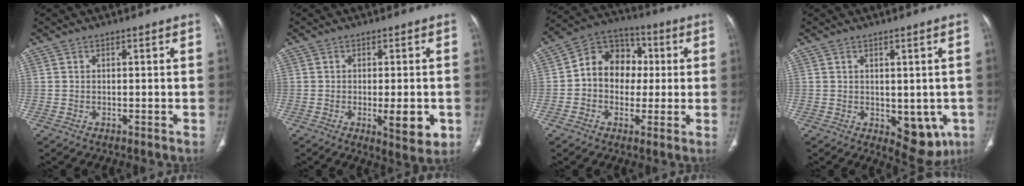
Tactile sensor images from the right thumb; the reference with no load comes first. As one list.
[{"total": 7.3, "force": [-1.8, 2.5, 6.7], "torque": [-0.083, -0.013, -0.019]}, {"total": 12.2, "force": [0.6, 9.9, 7.0], "torque": [-0.071, 0.030, -0.003]}, {"total": 8.5, "force": [-1.9, 4.9, 6.7], "torque": [-0.042, -0.010, -0.009]}]